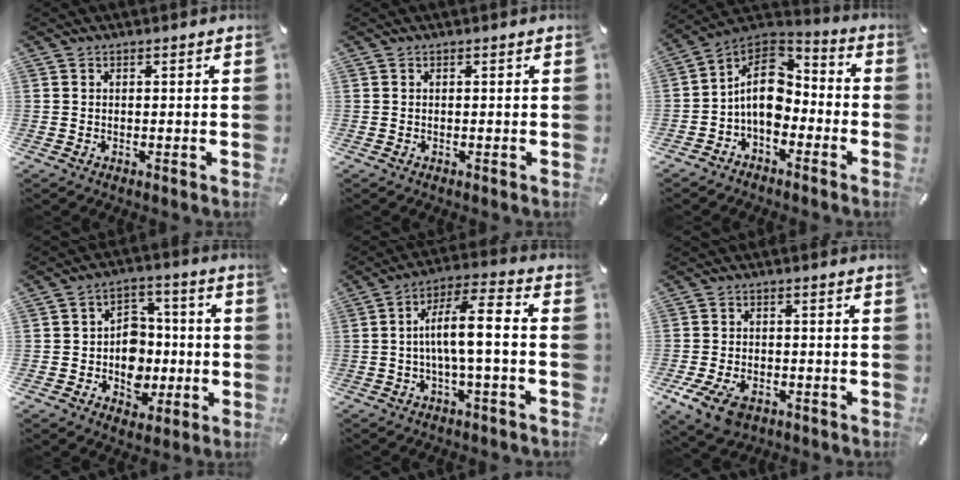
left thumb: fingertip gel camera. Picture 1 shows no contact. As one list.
[{"total": 0.0}, {"total": 12.6, "force": [-2.5, 8.9, 8.5], "torque": [-0.174, 0.012, -0.049]}, {"total": 10.4, "force": [-2.3, 9.5, 3.6], "torque": [-0.040, 0.022, -0.029]}, {"total": 10.4, "force": [-1.2, 2.3, 10.0], "torque": [-0.188, 0.000, -0.025]}, {"total": 7.5, "force": [-4.0, 4.6, 4.4], "torque": [-0.104, 0.013, -0.076]}]